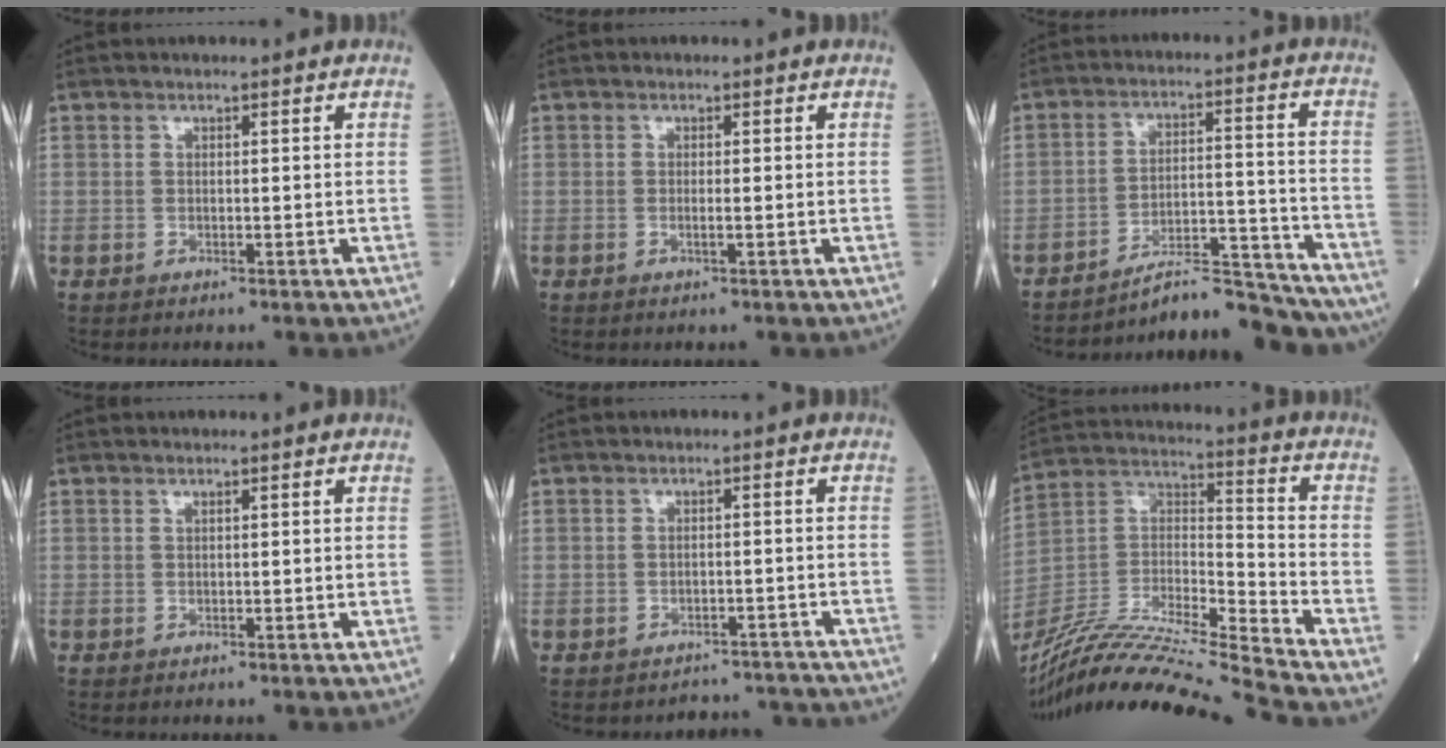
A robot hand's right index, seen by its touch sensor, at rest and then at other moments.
{"total": 0.7, "force": [-0.2, -0.2, 0.6], "torque": [-0.013, -0.001, -0.003]}
{"total": 11.9, "force": [-11.6, 0.4, 2.3], "torque": [-0.026, 0.037, -0.180]}
{"total": 0.0}
{"total": 5.6, "force": [-5.3, 1.5, -1.3], "torque": [0.026, 0.029, -0.054]}
{"total": 23.7, "force": [-21.6, -1.7, 9.6], "torque": [-0.211, -0.023, -0.379]}